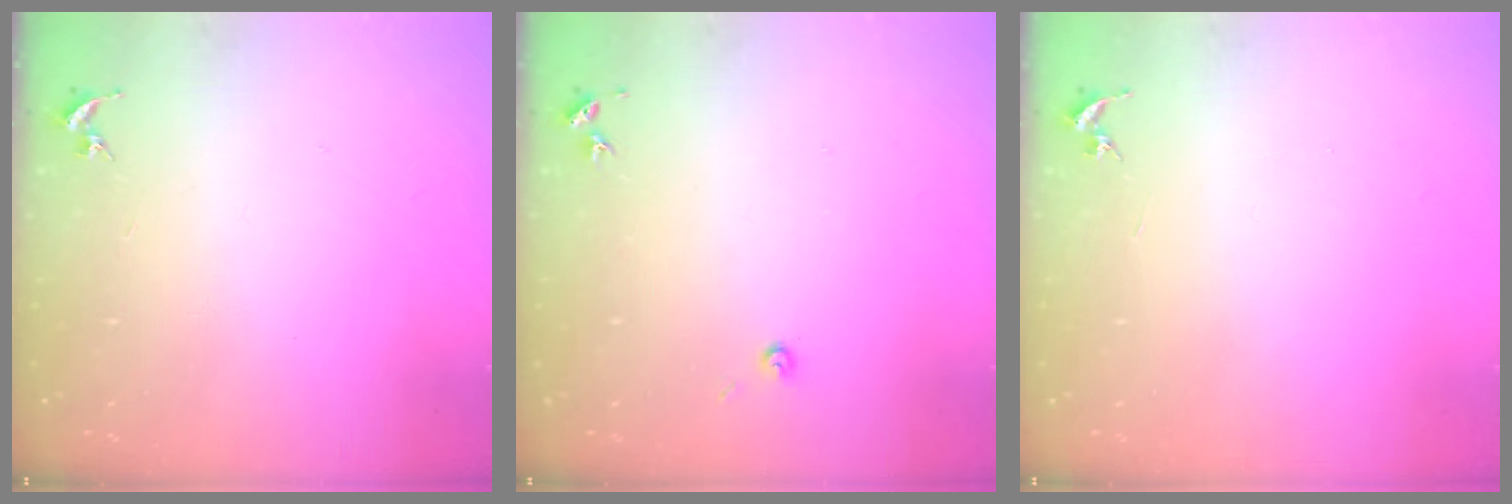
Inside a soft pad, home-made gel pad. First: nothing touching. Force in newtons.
{"total": 3.0, "press": 3.0, "slide": 0.3}
{"total": 0.0}